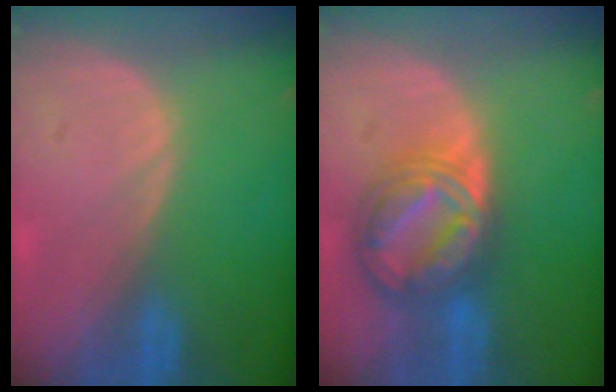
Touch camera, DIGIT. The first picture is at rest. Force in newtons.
{"total": 9.1, "press": 9.0, "slide": 0.6}